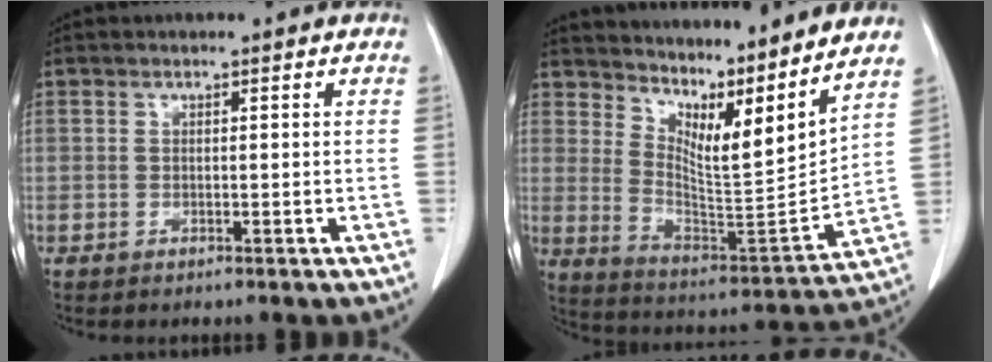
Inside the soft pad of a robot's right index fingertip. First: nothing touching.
{"total": 15.7, "force": [12.6, 1.5, 9.1], "torque": [-0.159, -0.023, 0.206]}